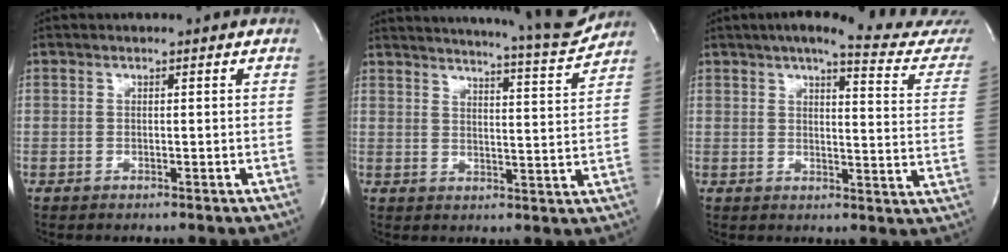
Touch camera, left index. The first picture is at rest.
{"total": 15.6, "force": [14.8, -0.7, 5.0], "torque": [-0.082, -0.055, 0.188]}
{"total": 19.5, "force": [17.6, 1.2, 8.3], "torque": [-0.103, -0.054, 0.201]}